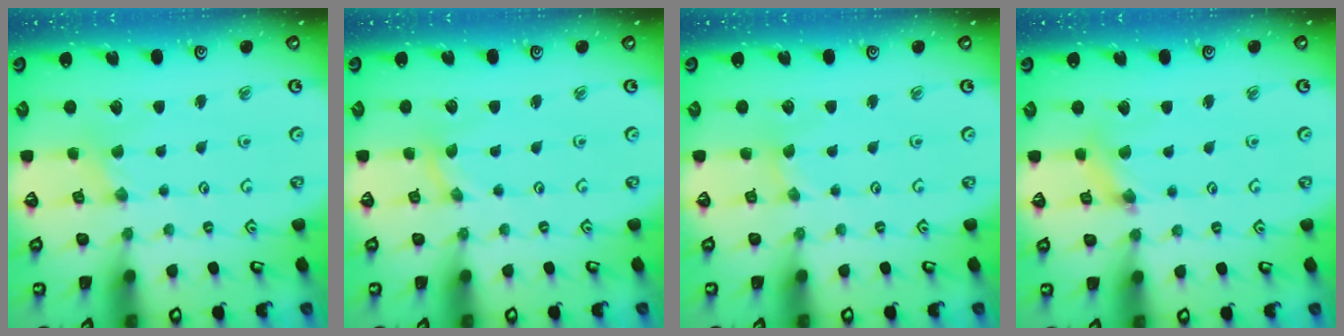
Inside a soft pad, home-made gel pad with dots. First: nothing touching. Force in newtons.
{"total": 0.0}
{"total": 0.0}
{"total": 2.9, "press": 2.9, "slide": 0.3}